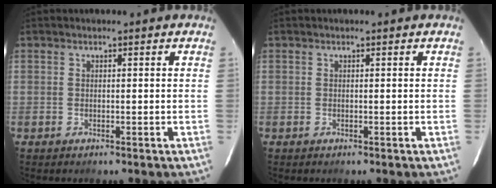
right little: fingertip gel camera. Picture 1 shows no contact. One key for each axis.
{"total": 0.0}